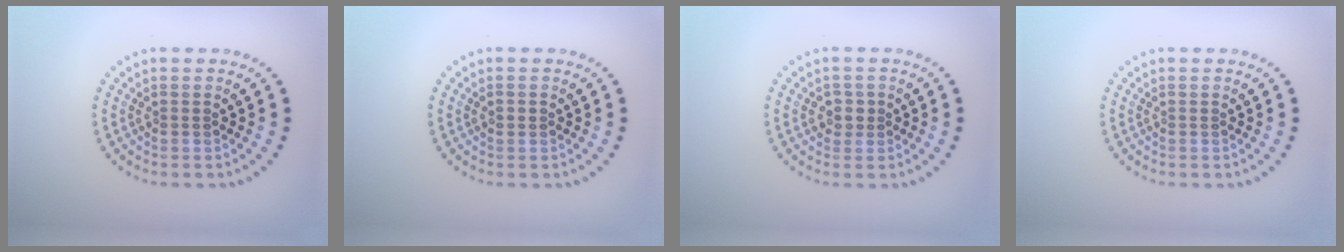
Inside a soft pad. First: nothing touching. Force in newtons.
{"total": 0.7, "press": 0.7, "slide": 0.1}
{"total": 1.5, "press": 1.4, "slide": 0.6}
{"total": 0.0}